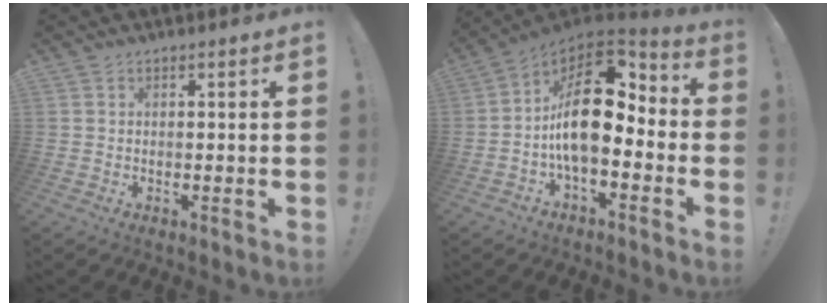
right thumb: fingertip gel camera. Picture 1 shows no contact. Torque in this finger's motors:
{"motor_torque": [2.65, 2.36, 0.31, -0.07, 0.23]}